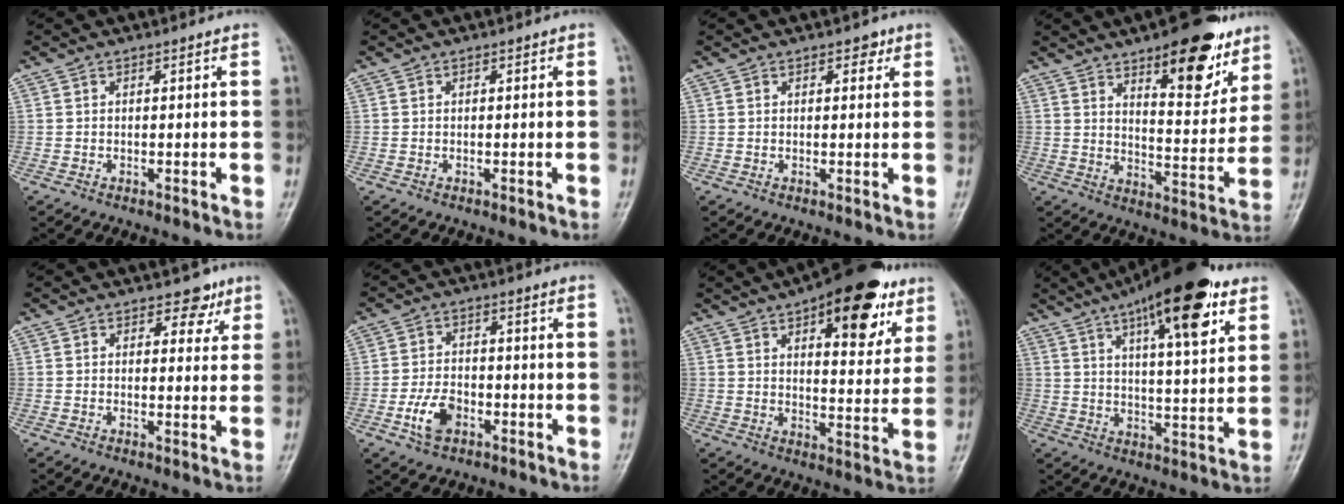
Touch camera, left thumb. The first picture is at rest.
{"total": 0.0}
{"total": 1.8, "force": [1.1, 1.1, 1.0], "torque": [0.001, -0.003, 0.011]}
{"total": 17.1, "force": [10.6, 6.4, 11.7], "torque": [-0.116, -0.059, 0.159]}
{"total": 3.8, "force": [2.5, 2.4, 1.4], "torque": [0.010, -0.012, 0.032]}
{"total": 6.0, "force": [-2.5, 3.7, 4.0], "torque": [-0.071, 0.014, -0.047]}
{"total": 19.3, "force": [10.5, 8.2, 13.9], "torque": [-0.146, -0.033, 0.147]}
{"total": 18.9, "force": [10.5, 5.3, 14.7], "torque": [-0.204, -0.028, 0.159]}